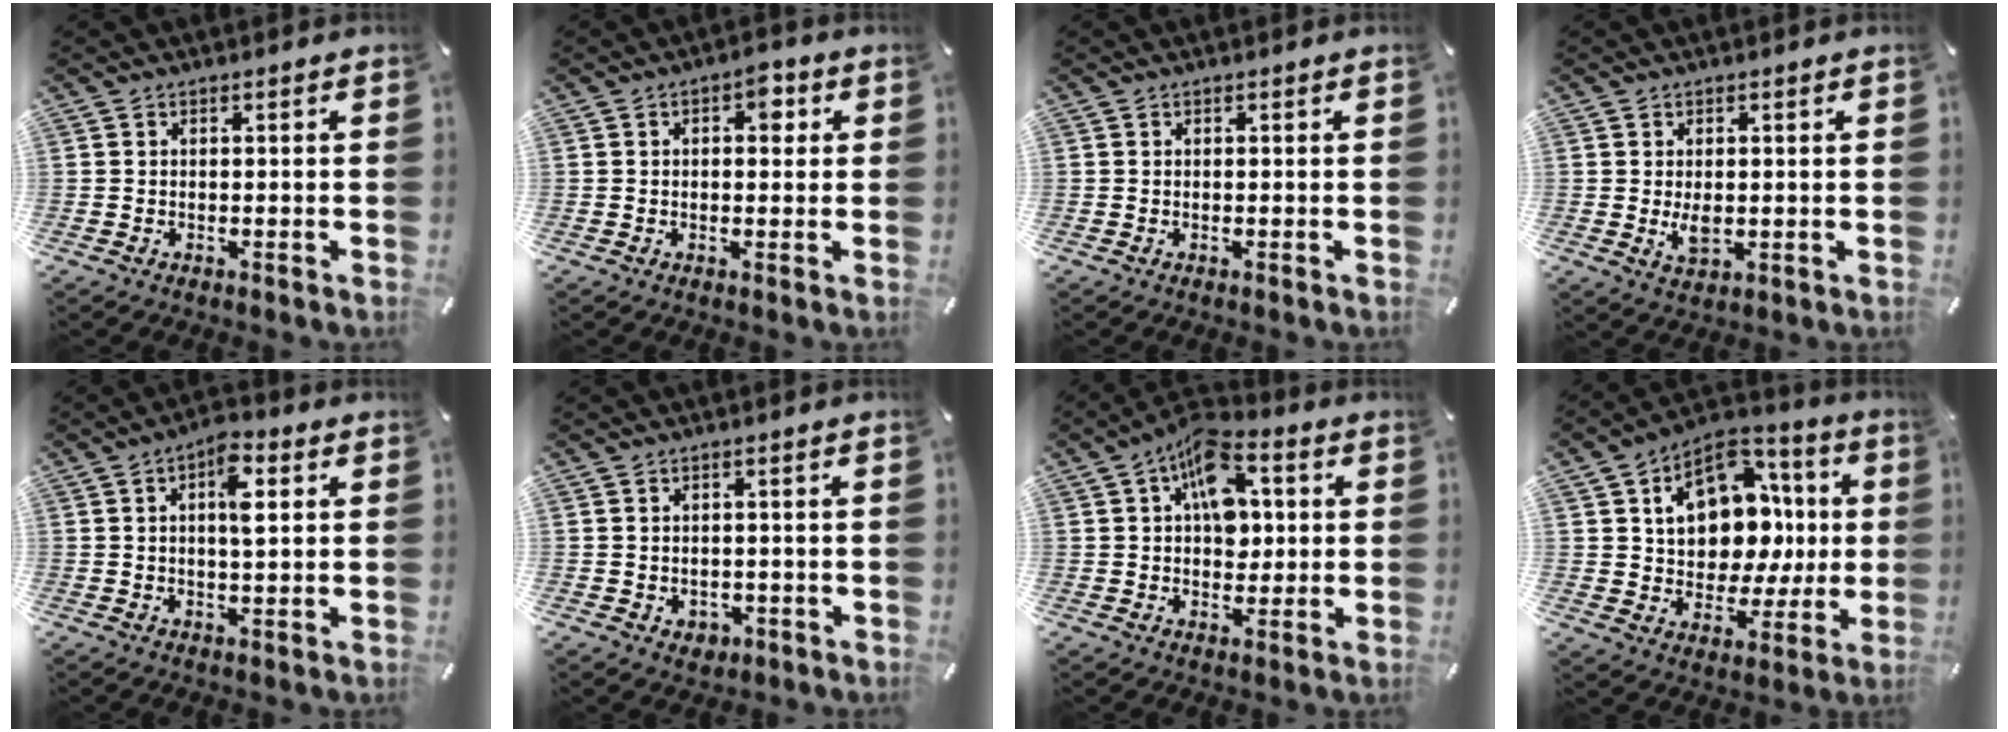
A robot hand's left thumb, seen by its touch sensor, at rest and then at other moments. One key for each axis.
{"total": 4.6, "fx": 1.2, "fy": 2.7, "fz": 3.6, "tx": -0.035, "ty": -0.004, "tz": 0.009}
{"total": 0.0}
{"total": 3.9, "fx": 0.0, "fy": 2.6, "fz": 3.0, "tx": -0.061, "ty": -0.005, "tz": -0.003}
{"total": 7.3, "fx": 2.1, "fy": 3.0, "fz": 6.3, "tx": -0.096, "ty": -0.002, "tz": 0.028}
{"total": 2.7, "fx": -0.5, "fy": 2.5, "fz": 0.8, "tx": -0.007, "ty": 0.002, "tz": -0.011}
{"total": 12.0, "fx": 3.5, "fy": 8.0, "fz": 8.3, "tx": -0.116, "ty": -0.007, "tz": 0.064}
{"total": 16.5, "fx": 4.2, "fy": 12.6, "fz": 9.7, "tx": -0.137, "ty": -0.025, "tz": 0.084}